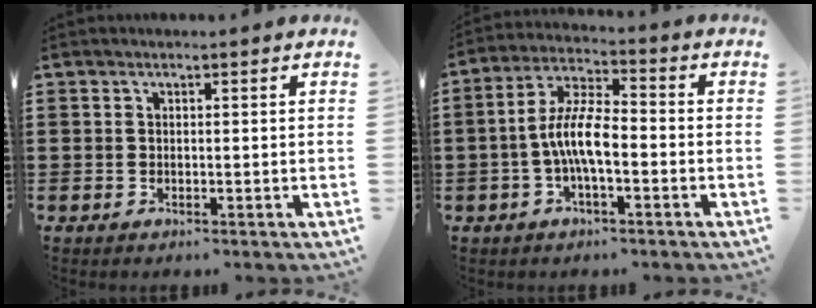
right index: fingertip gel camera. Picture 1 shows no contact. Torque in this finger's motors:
{"motor_torque": [1.14, 0.31, 0.67, 0.21]}